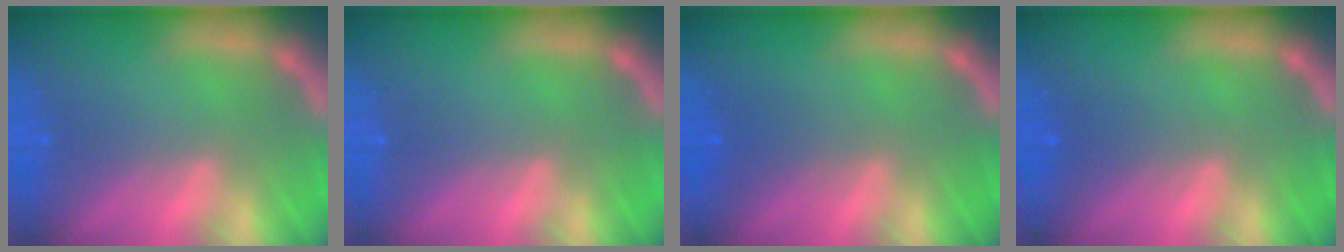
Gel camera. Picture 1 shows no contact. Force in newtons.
{"total": 0.0}
{"total": 2.0}
{"total": 1.5}